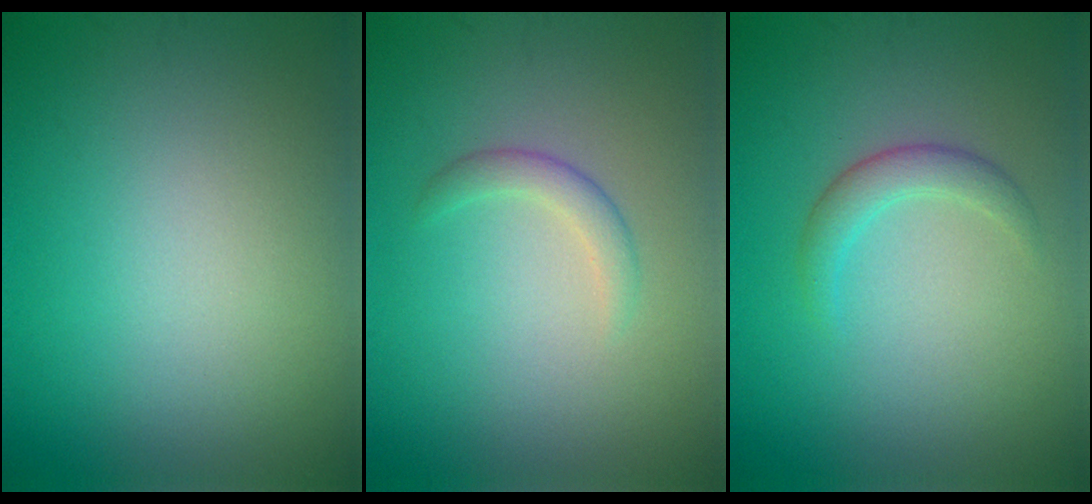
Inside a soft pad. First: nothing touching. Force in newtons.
{"total": 1.6, "press": 1.6, "slide": 0.1}
{"total": 2.1, "press": 2.1, "slide": 0.1}